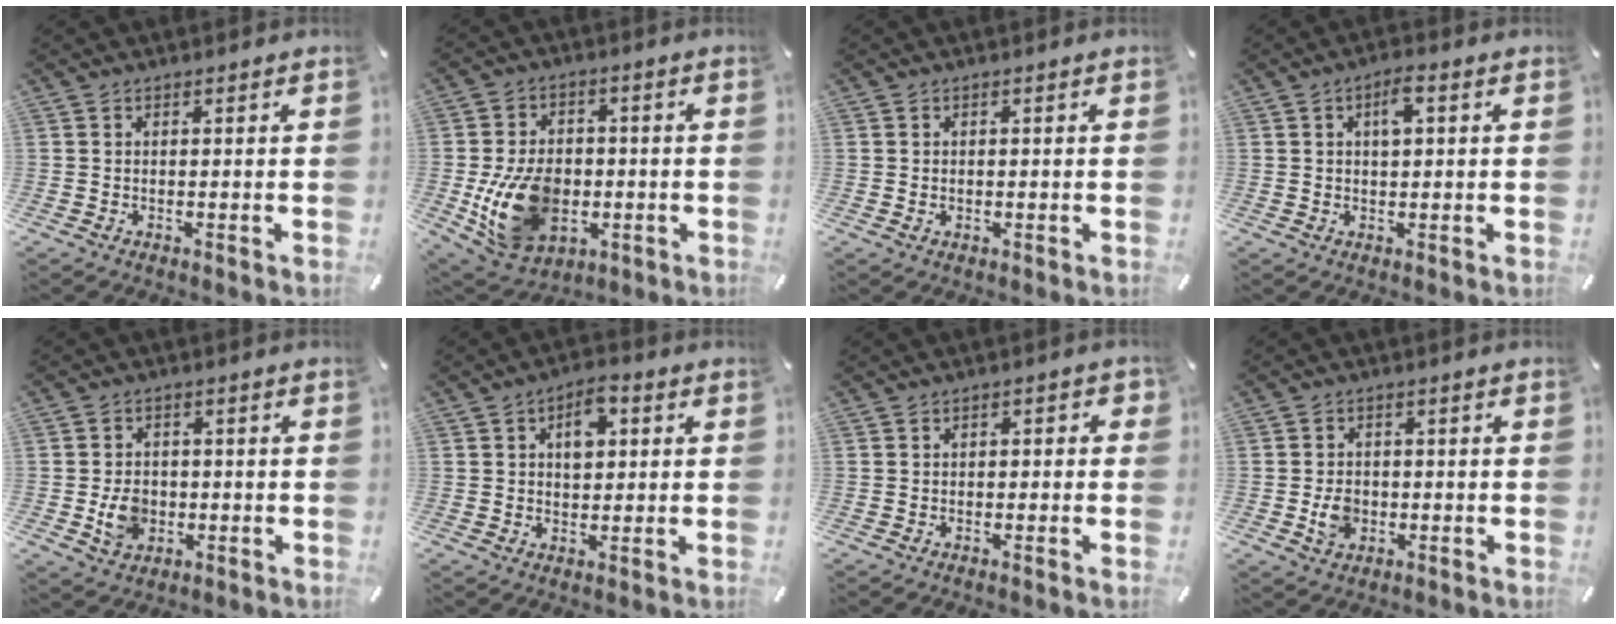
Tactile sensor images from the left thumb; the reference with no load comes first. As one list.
[{"total": 15.7, "force": [-2.9, 11.6, 10.2], "torque": [-0.209, 0.001, -0.050]}, {"total": 0.9, "force": [0.0, 0.8, 0.5], "torque": [-0.010, 0.004, -0.002]}, {"total": 4.0, "force": [1.0, 1.8, 3.5], "torque": [-0.056, 0.001, 0.012]}, {"total": 6.8, "force": [-1.3, 5.8, 3.4], "torque": [-0.064, 0.001, -0.023]}, {"total": 6.5, "force": [1.6, 4.1, 4.8], "torque": [-0.059, -0.004, 0.020]}, {"total": 2.1, "force": [-1.1, 1.3, 1.1], "torque": [-0.020, 0.010, -0.024]}, {"total": 5.1, "force": [-1.1, 4.2, 2.6], "torque": [-0.050, 0.000, -0.022]}]